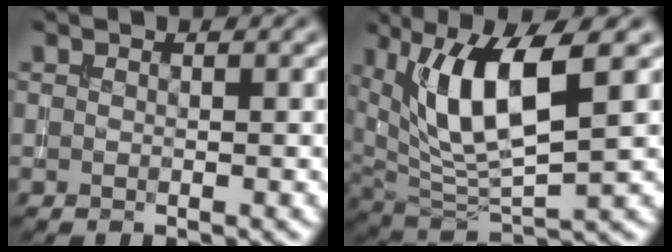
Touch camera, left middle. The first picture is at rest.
{"total": 9.0, "force": [3.1, 2.9, 7.9], "torque": [-0.156, -0.009, 0.060]}